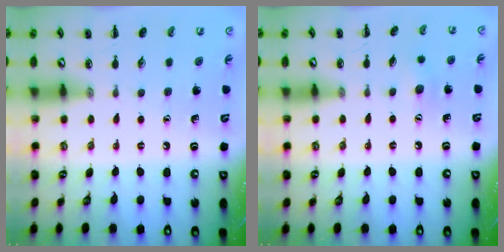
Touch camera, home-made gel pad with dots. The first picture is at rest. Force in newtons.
{"total": 5.6, "press": 5.5, "slide": 1.1}